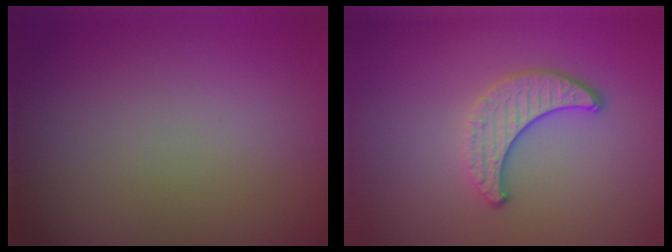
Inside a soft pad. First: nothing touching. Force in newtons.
{"total": 3.3, "press": 2.8, "slide": 1.7}